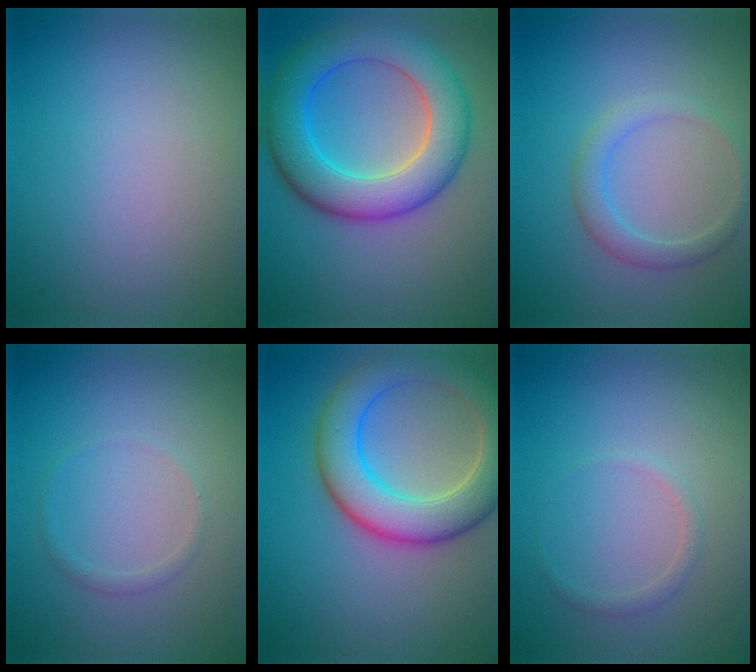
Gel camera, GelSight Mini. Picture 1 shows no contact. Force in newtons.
{"total": 8.2, "press": 8.2, "slide": 0.1}
{"total": 2.2, "press": 2.2, "slide": 0.2}
{"total": 0.8, "press": 0.8, "slide": 0.0}
{"total": 7.5, "press": 7.5, "slide": 0.4}
{"total": 0.9, "press": 0.9, "slide": 0.1}